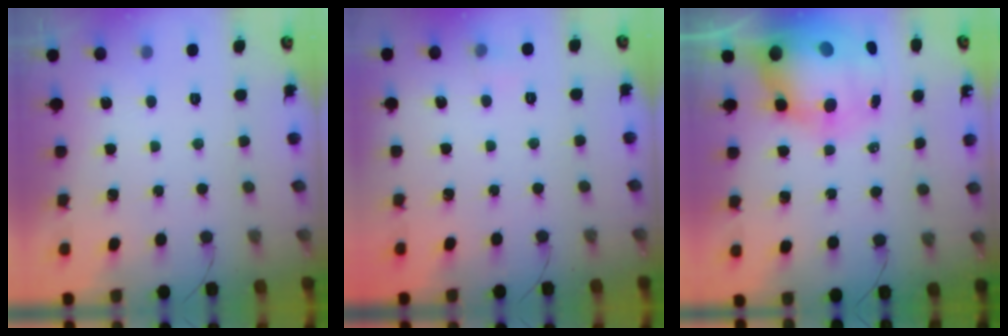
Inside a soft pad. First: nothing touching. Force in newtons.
{"total": 4.0, "press": 3.6, "slide": 1.7}
{"total": 17.8, "press": 17.2, "slide": 4.5}